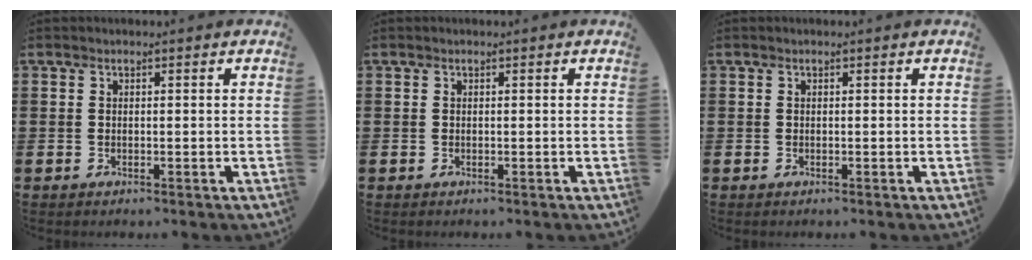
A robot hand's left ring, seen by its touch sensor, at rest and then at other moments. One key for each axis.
{"total": 0.0}
{"total": 0.0}